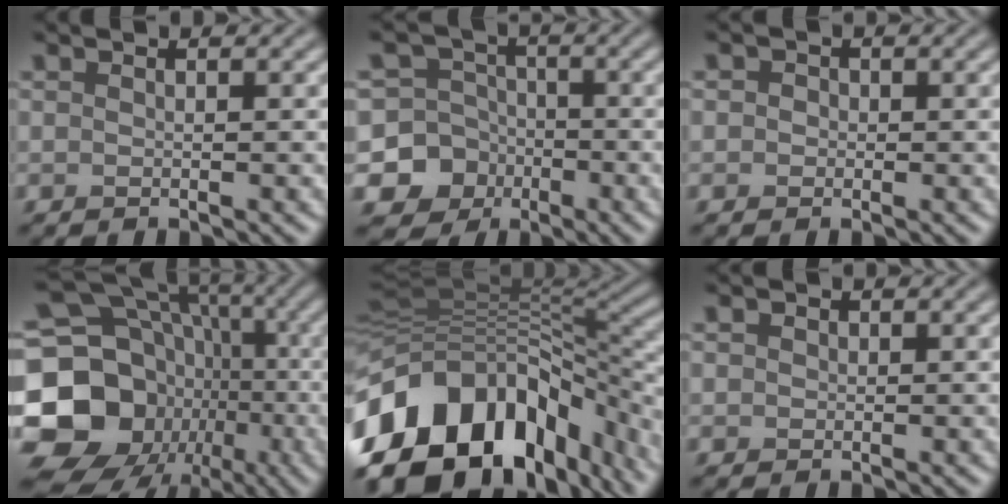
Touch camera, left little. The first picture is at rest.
{"total": 9.4, "force": [-3.7, 8.6, 1.1], "torque": [-0.029, -0.009, -0.081]}
{"total": 1.3, "force": [0.2, 1.2, 0.4], "torque": [0.010, 0.002, -0.011]}
{"total": 19.7, "force": [-5.2, 16.7, 8.9], "torque": [-0.178, -0.004, -0.115]}
{"total": 16.8, "force": [-8.2, 10.3, 10.4], "torque": [-0.214, -0.013, -0.124]}
{"total": 1.0, "force": [0.4, 0.9, 0.3], "torque": [0.002, 0.004, -0.003]}